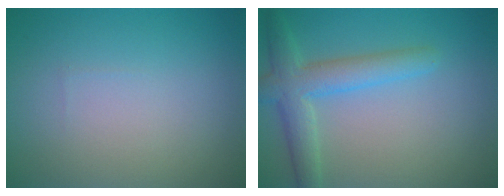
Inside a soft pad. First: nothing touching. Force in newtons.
{"total": 4.2, "press": 4.2, "slide": 0.2}